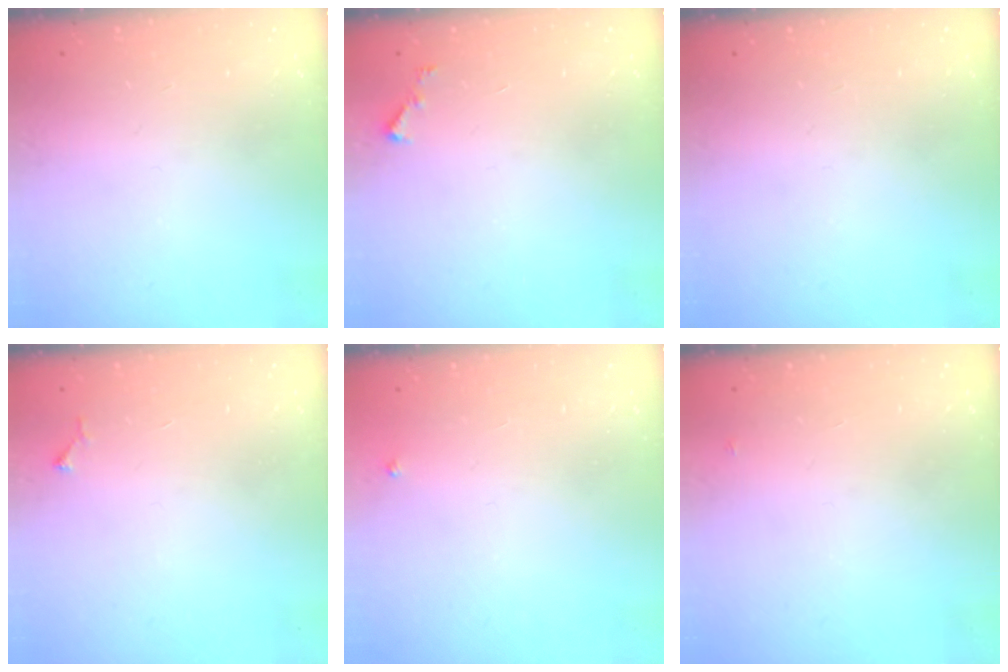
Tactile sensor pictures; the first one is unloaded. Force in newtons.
{"total": 3.3, "press": 3.3, "slide": 0.3}
{"total": 0.0}
{"total": 4.5, "press": 4.5, "slide": 0.6}
{"total": 2.7, "press": 2.7, "slide": 0.3}
{"total": 2.6, "press": 2.6, "slide": 0.2}